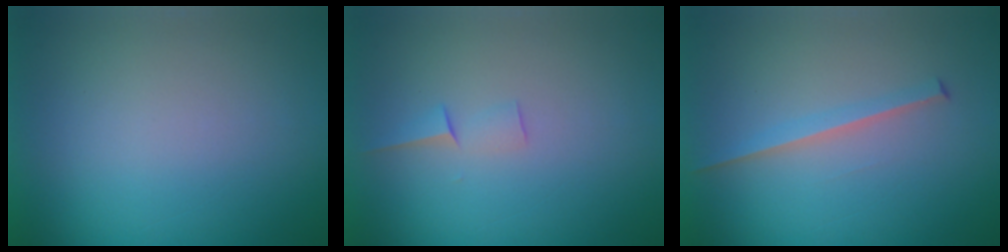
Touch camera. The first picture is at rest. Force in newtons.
{"total": 1.5}
{"total": 1.6}